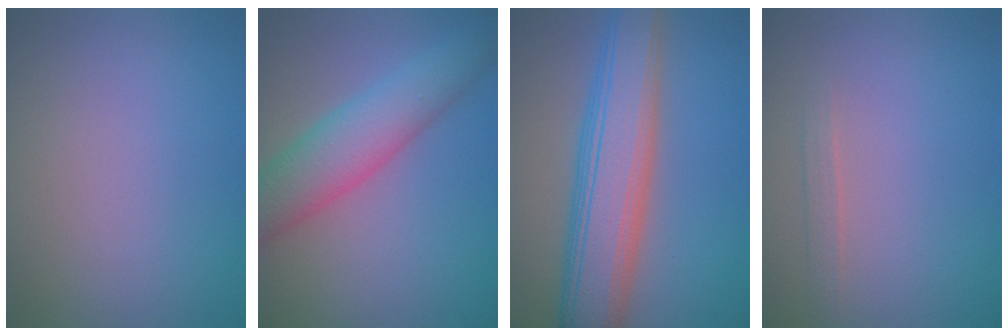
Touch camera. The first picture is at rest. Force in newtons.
{"total": 6.2, "press": 6.2, "slide": 0.2}
{"total": 8.2, "press": 8.2, "slide": 0.3}
{"total": 0.9, "press": 0.9, "slide": 0.1}